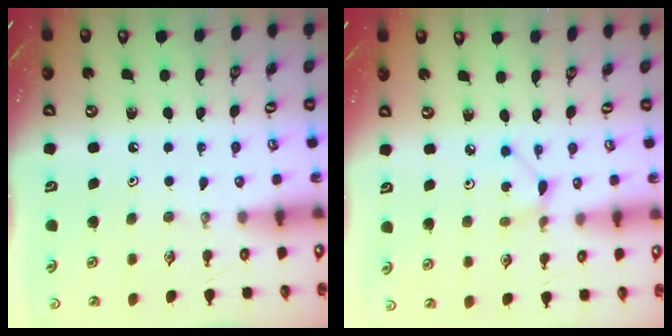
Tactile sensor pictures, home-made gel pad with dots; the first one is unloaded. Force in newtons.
{"total": 2.0, "press": 2.0, "slide": 0.2}